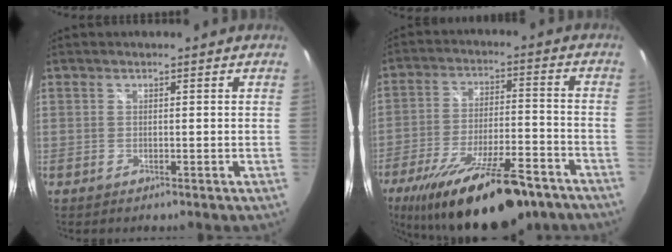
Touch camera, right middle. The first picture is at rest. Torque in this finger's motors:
{"motor_torque": [1.16, -0.98, 0.45, 0.21]}